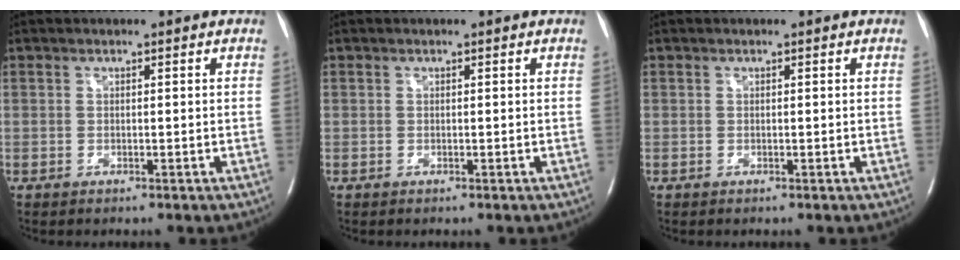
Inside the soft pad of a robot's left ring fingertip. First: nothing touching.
{"total": 0.0}
{"total": 0.0}